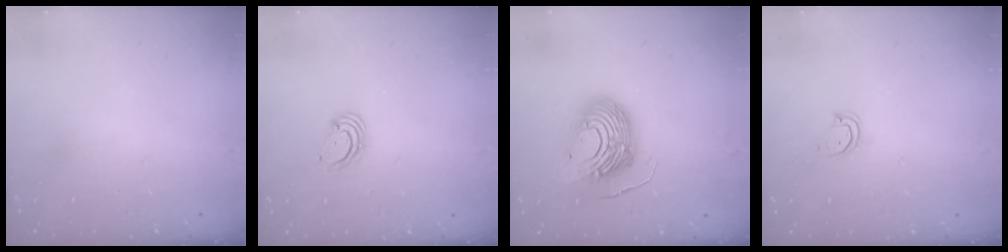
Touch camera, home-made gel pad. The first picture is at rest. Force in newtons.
{"total": 2.7, "press": 2.7, "slide": 0.3}
{"total": 14.1, "press": 14.0, "slide": 1.2}
{"total": 3.5, "press": 3.5, "slide": 0.4}